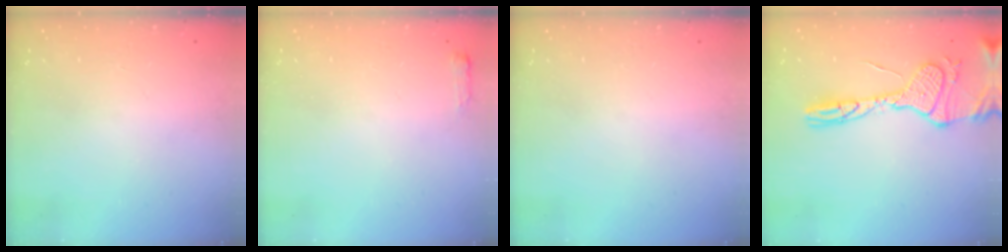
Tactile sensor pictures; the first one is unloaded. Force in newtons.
{"total": 2.7, "press": 2.6, "slide": 0.5}
{"total": 0.0}
{"total": 17.0, "press": 17.0, "slide": 1.6}